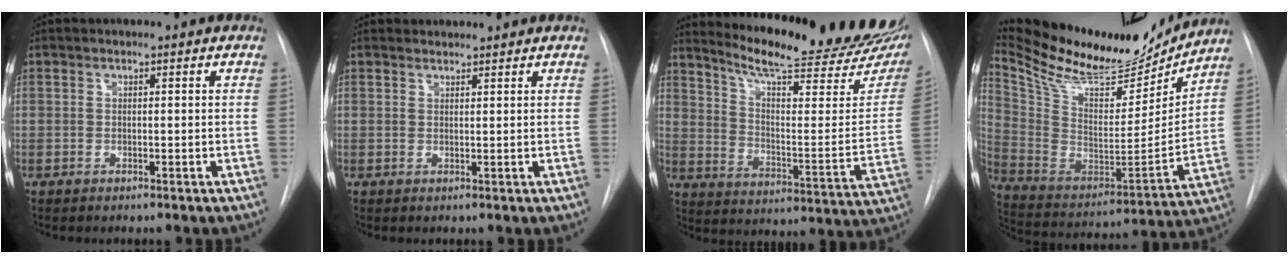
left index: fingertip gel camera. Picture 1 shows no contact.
{"total": 1.5, "force": [1.4, 0.2, -0.2], "torque": [-0.003, 0.009, 0.026]}
{"total": 25.6, "force": [21.8, 3.2, 12.9], "torque": [-0.192, -0.079, 0.286]}
{"total": 24.9, "force": [22.2, 5.9, 9.6], "torque": [-0.181, -0.036, 0.347]}